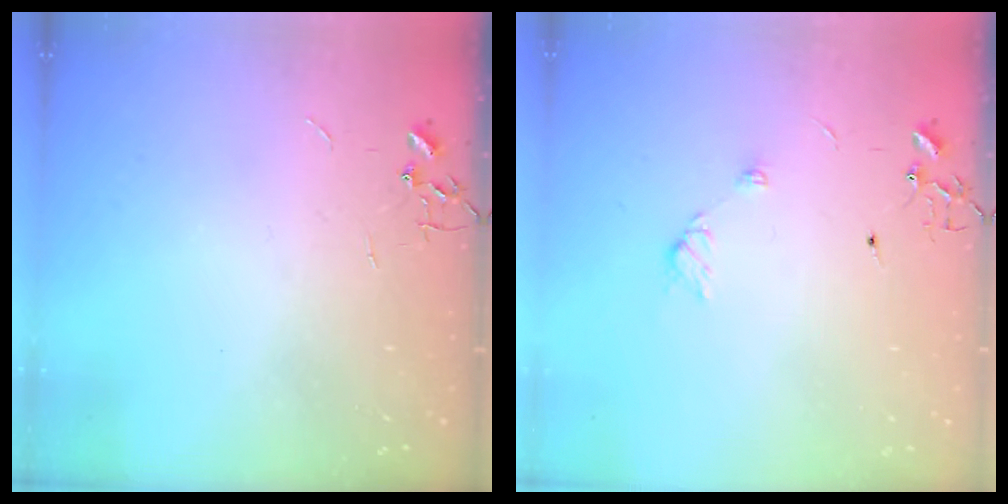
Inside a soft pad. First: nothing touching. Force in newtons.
{"total": 6.2, "press": 6.1, "slide": 0.8}